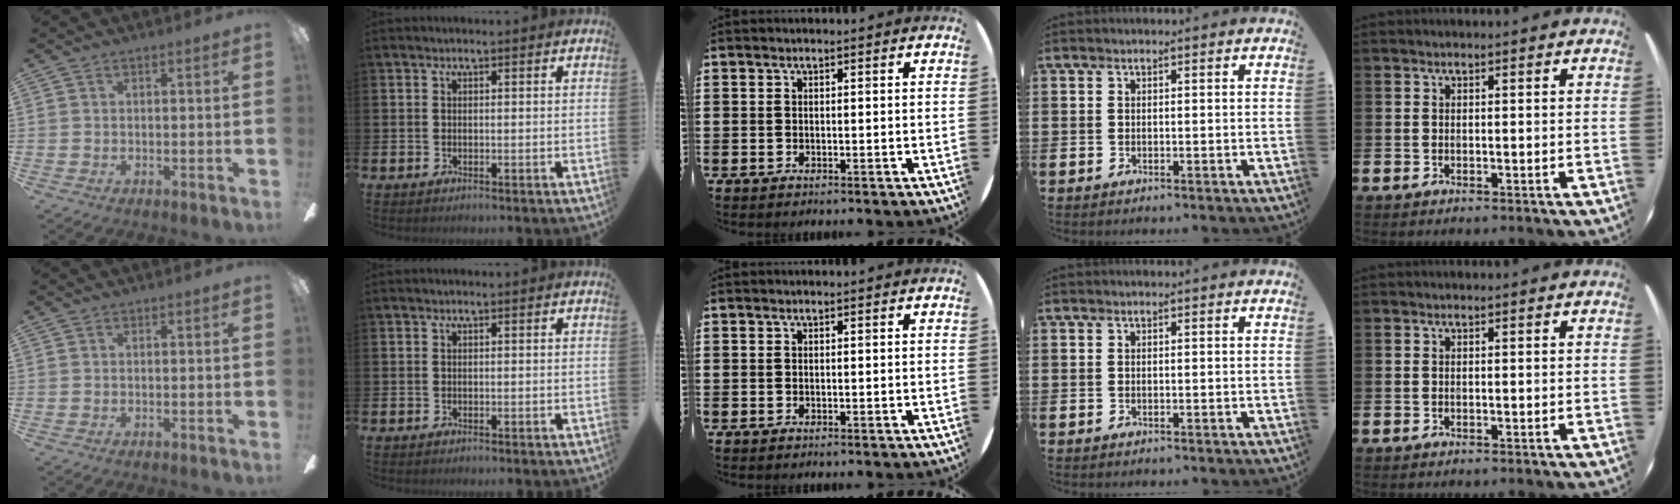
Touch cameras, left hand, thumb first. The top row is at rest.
{}